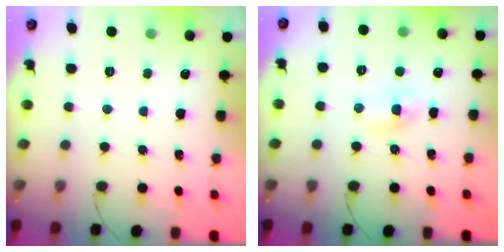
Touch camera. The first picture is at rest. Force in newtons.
{"total": 1.3, "press": 1.2, "slide": 0.5}